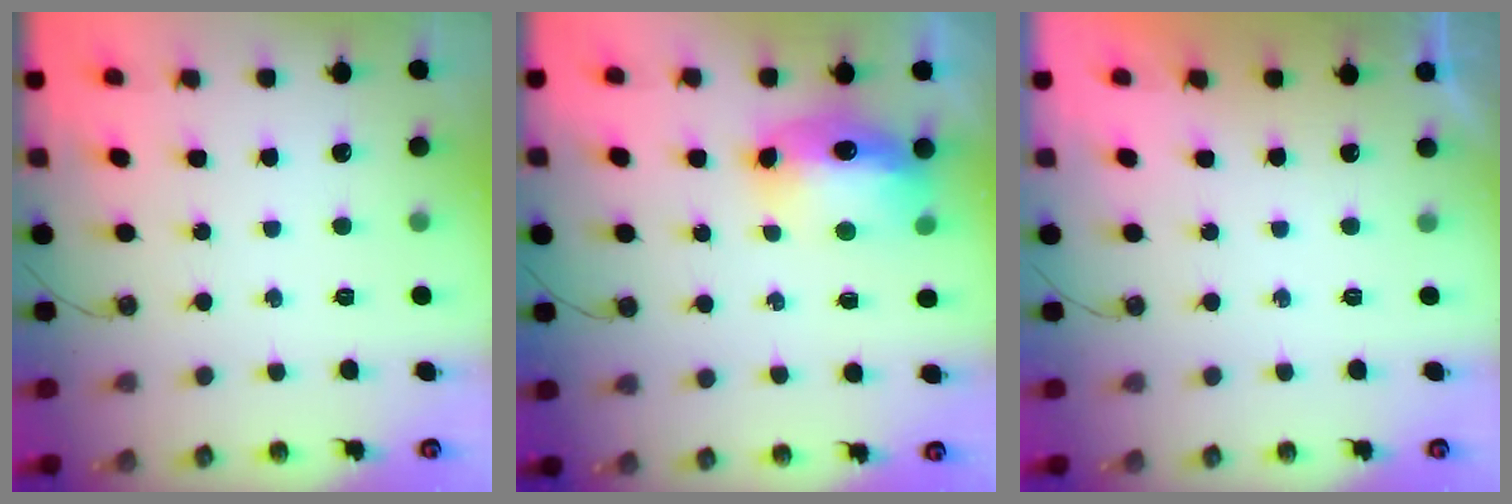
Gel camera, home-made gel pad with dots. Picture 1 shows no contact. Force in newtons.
{"total": 13.8, "press": 13.8, "slide": 1.3}
{"total": 0.0}